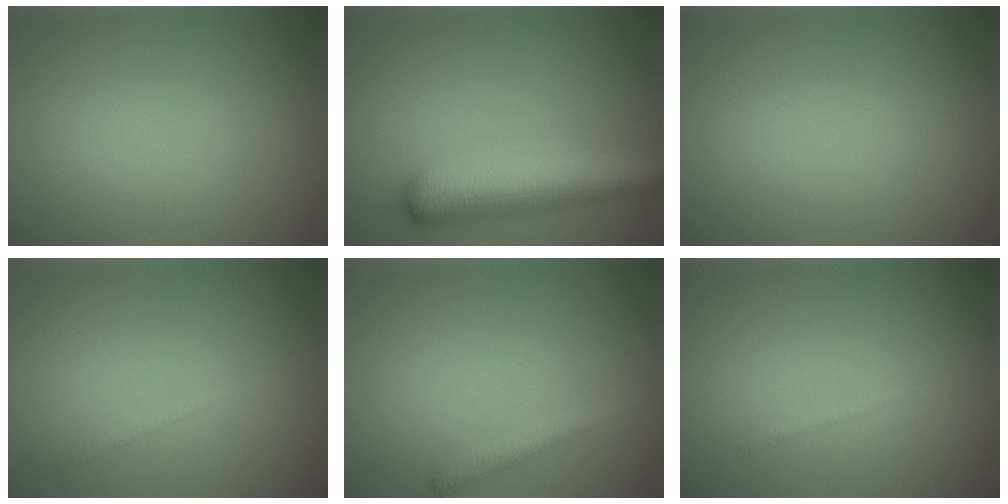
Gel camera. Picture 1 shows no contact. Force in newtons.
{"total": 8.1, "press": 8.1, "slide": 0.4}
{"total": 0.0}
{"total": 0.7, "press": 0.7, "slide": 0.1}
{"total": 1.7, "press": 1.7, "slide": 0.1}
{"total": 0.5, "press": 0.5, "slide": 0.0}